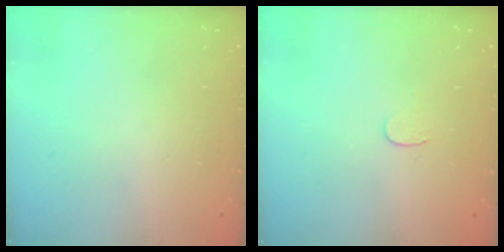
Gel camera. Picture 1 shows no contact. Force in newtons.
{"total": 3.3, "press": 3.3, "slide": 0.4}